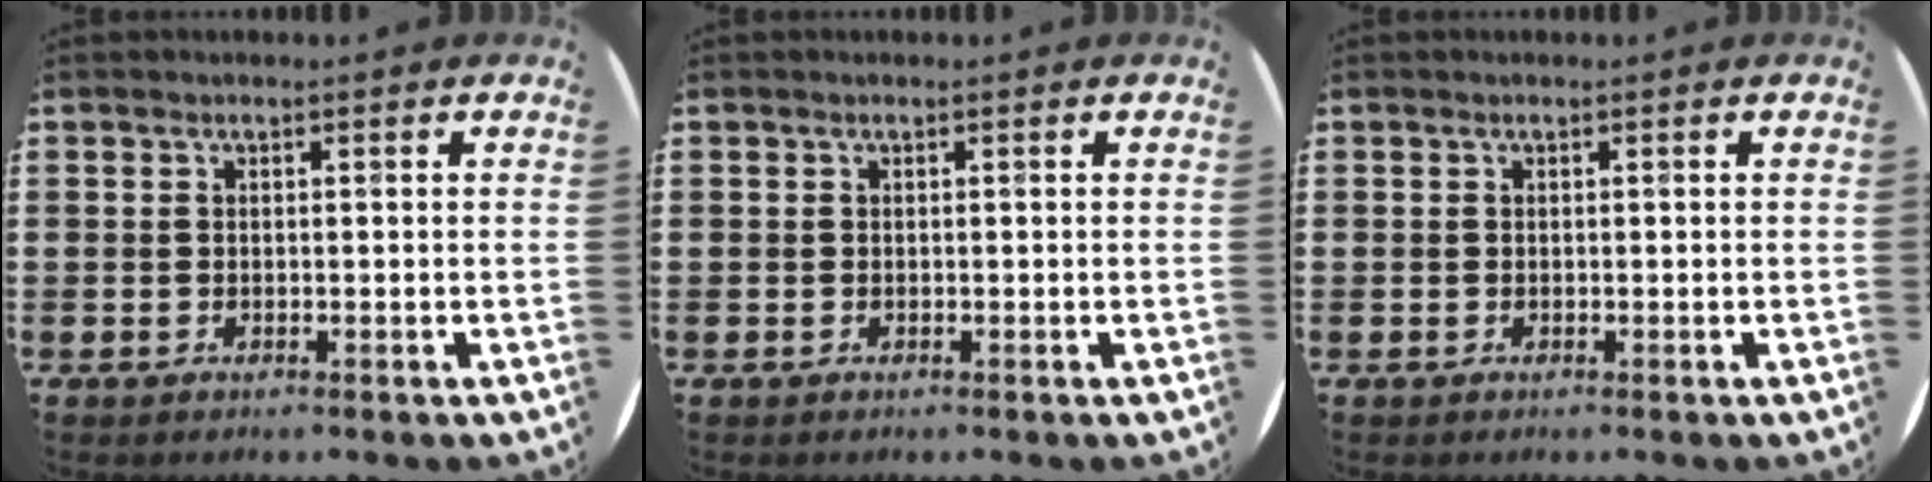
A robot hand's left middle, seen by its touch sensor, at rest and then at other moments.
{"total": 0.0}
{"total": 0.0}